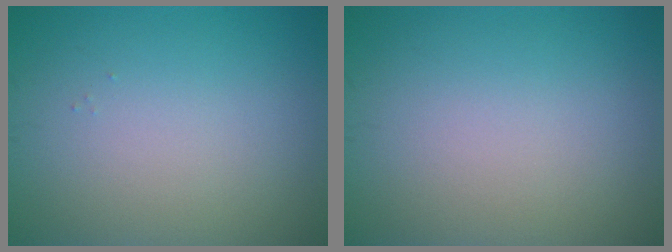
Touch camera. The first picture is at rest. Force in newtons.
{"total": 0.0}